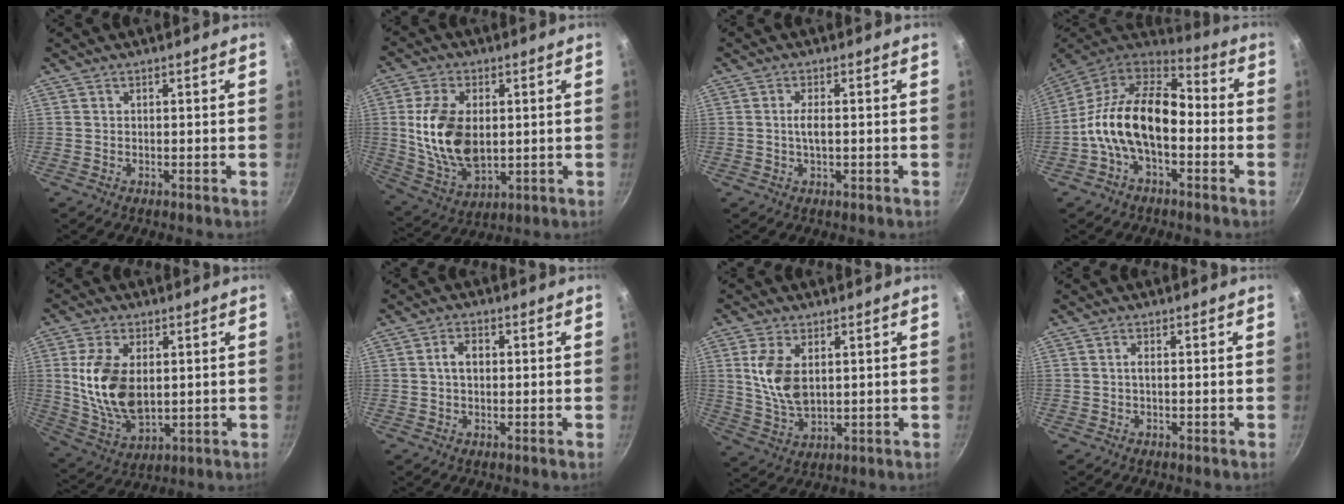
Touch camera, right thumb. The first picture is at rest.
{"total": 15.0, "force": [1.2, 9.1, 11.8], "torque": [-0.207, -0.014, 0.031]}
{"total": 2.9, "force": [-0.2, 1.0, 2.7], "torque": [-0.055, 0.002, -0.007]}
{"total": 18.0, "force": [-3.1, 10.6, 14.2], "torque": [-0.234, 0.049, -0.075]}
{"total": 14.3, "force": [1.7, 8.5, 11.3], "torque": [-0.203, -0.018, 0.040]}
{"total": 3.6, "force": [0.3, 2.4, 2.6], "torque": [-0.035, 0.011, 0.001]}
{"total": 9.5, "force": [2.0, 5.5, 7.5], "torque": [-0.146, -0.017, 0.046]}
{"total": 1.1, "force": [-0.2, 0.6, 1.0], "torque": [-0.021, 0.003, -0.004]}